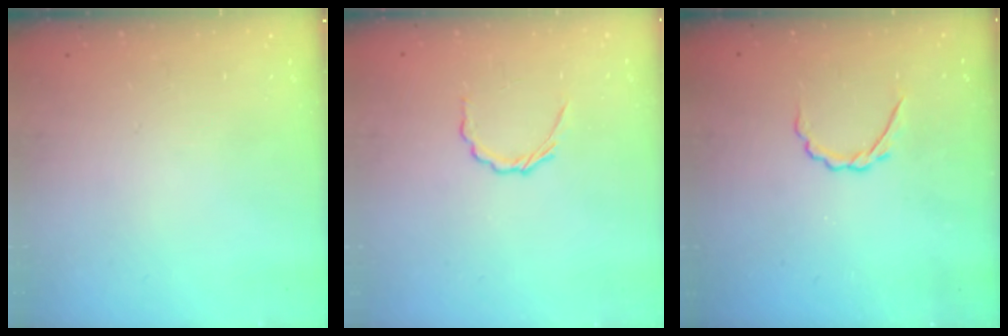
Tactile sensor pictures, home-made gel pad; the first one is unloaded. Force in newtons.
{"total": 2.4, "press": 2.3, "slide": 0.9}
{"total": 2.8, "press": 2.6, "slide": 0.8}